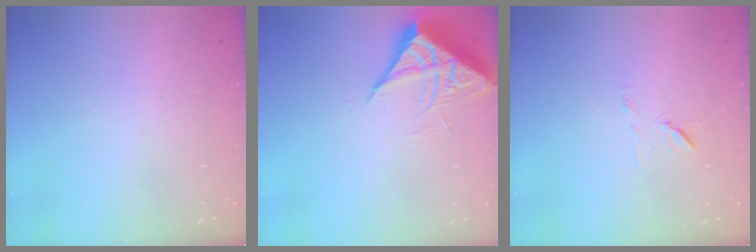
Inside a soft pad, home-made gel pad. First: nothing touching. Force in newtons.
{"total": 6.9, "press": 6.9, "slide": 0.4}
{"total": 7.2, "press": 7.2, "slide": 0.8}